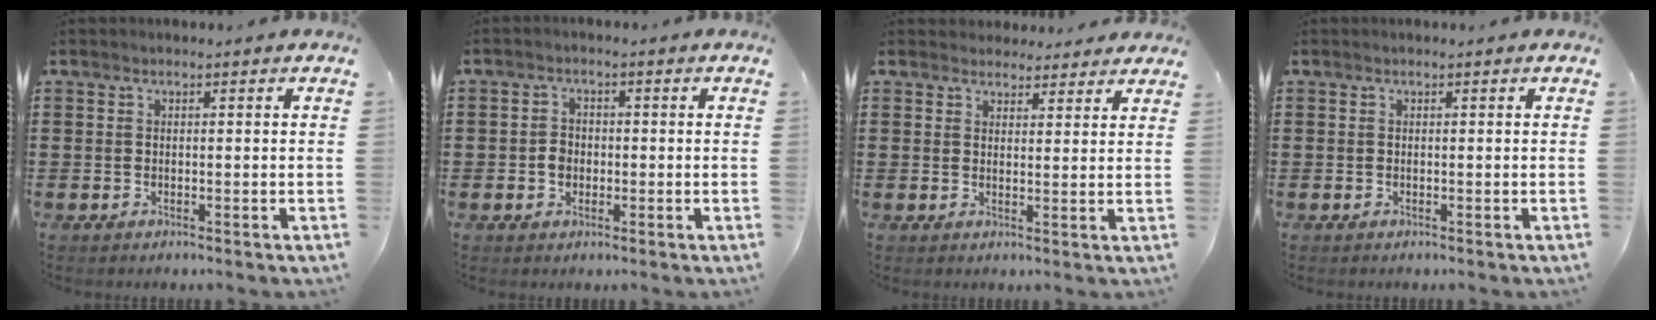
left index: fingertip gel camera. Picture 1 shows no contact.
{"total": 2.4, "force": [-0.4, 2.0, 1.3], "torque": [-0.029, 0.005, -0.009]}
{"total": 3.1, "force": [2.9, 1.2, 0.0], "torque": [-0.002, -0.005, 0.053]}
{"total": 0.0}